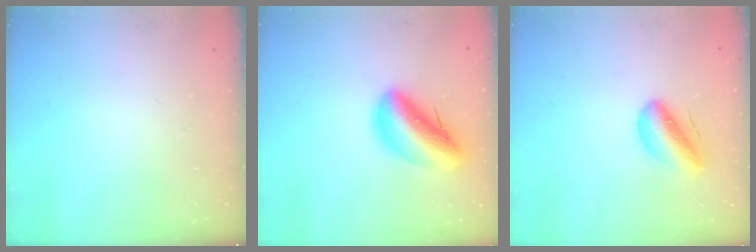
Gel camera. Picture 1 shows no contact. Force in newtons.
{"total": 14.4, "press": 13.8, "slide": 4.0}
{"total": 9.9, "press": 9.5, "slide": 2.9}